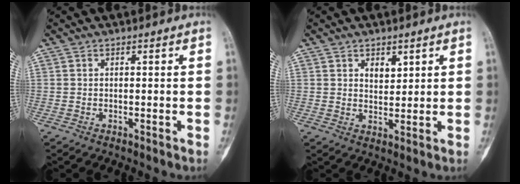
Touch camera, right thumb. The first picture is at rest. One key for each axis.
{"total": 3.3, "fx": 1.7, "fy": 2.1, "fz": 2.0, "tx": -0.016, "ty": -0.013, "tz": 0.032}